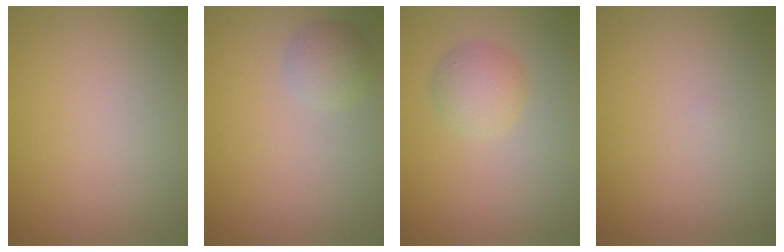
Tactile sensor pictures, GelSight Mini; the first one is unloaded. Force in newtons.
{"total": 2.2, "press": 2.2, "slide": 0.1}
{"total": 2.6, "press": 2.6, "slide": 0.1}
{"total": 0.0}